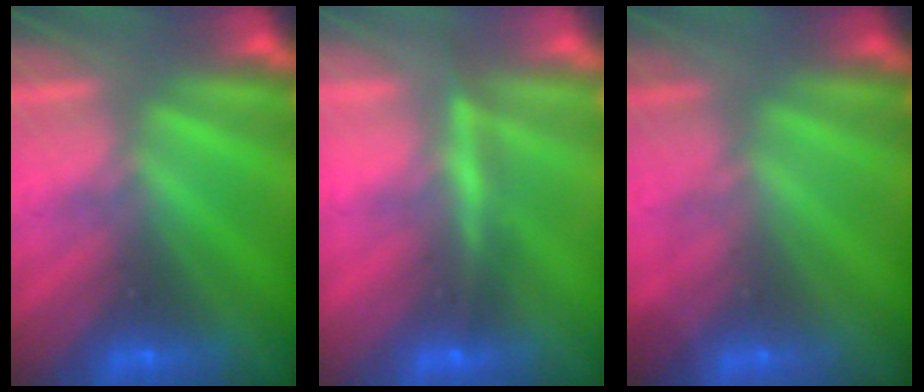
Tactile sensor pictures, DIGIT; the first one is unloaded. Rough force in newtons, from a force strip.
{"total": 4.5}
{"total": 1.8}